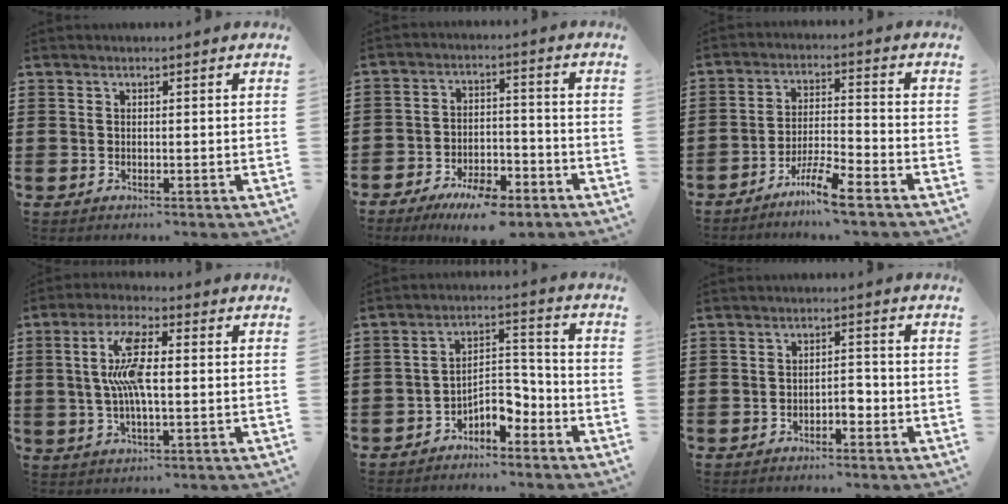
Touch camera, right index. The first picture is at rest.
{"total": 7.2, "force": [-6.1, 2.0, 3.1], "torque": [-0.056, 0.013, -0.114]}
{"total": 6.6, "force": [-5.3, 0.1, 3.9], "torque": [-0.085, -0.003, -0.103]}
{"total": 8.6, "force": [0.4, 2.6, 8.1], "torque": [-0.171, 0.001, 0.000]}
{"total": 5.9, "force": [-4.1, 2.5, 3.5], "torque": [-0.060, 0.016, -0.077]}
{"total": 2.4, "force": [-1.4, 1.0, 1.7], "torque": [-0.032, 0.004, -0.029]}